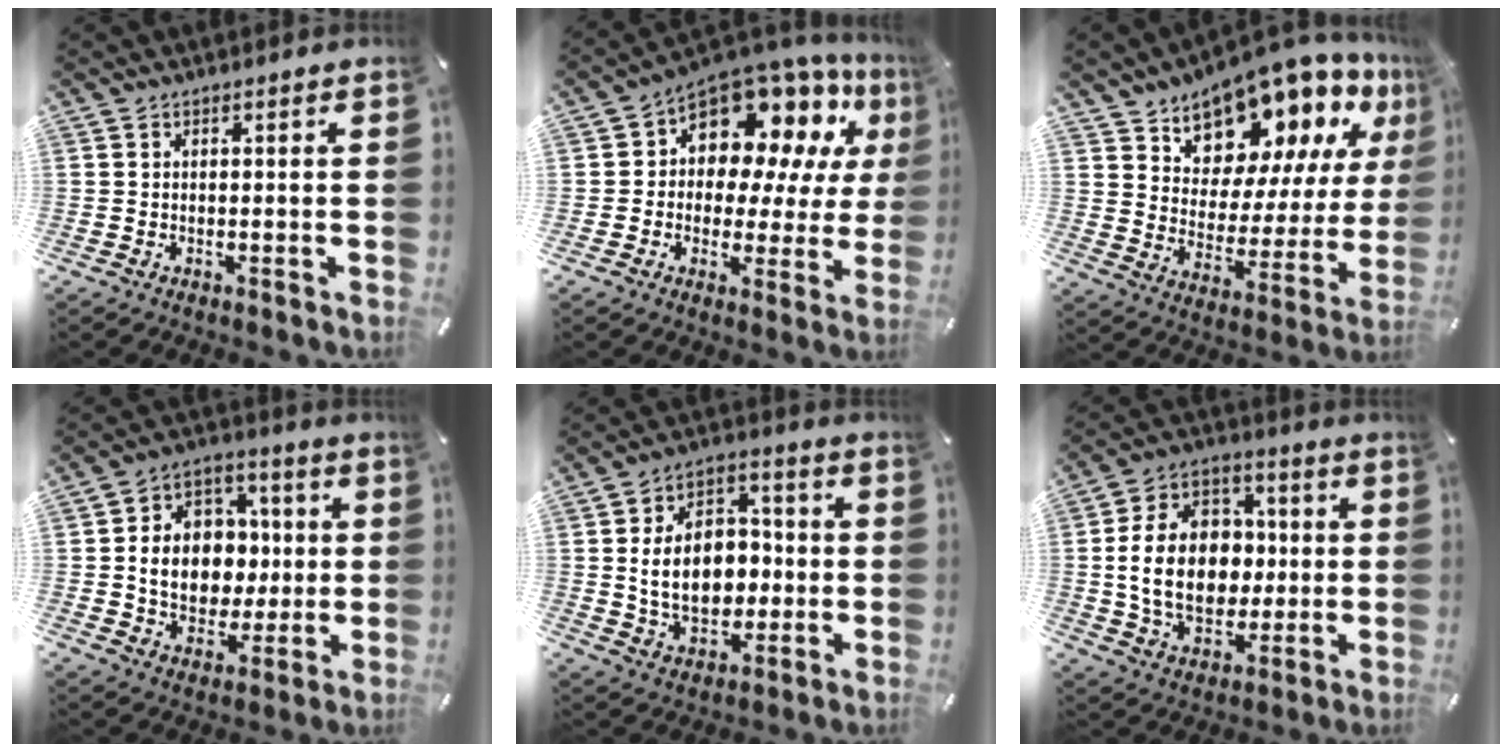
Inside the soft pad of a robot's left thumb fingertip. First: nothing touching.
{"total": 12.8, "force": [8.4, 7.9, 5.5], "torque": [-0.095, -0.076, 0.152]}
{"total": 13.8, "force": [12.2, 6.1, 1.8], "torque": [-0.038, -0.134, 0.213]}
{"total": 12.6, "force": [-0.3, 10.7, 6.6], "torque": [-0.118, 0.014, 0.004]}
{"total": 14.2, "force": [-0.6, 10.5, 9.6], "torque": [-0.168, 0.013, -0.008]}
{"total": 17.6, "force": [-0.3, 13.6, 11.2], "torque": [-0.232, 0.014, -0.002]}